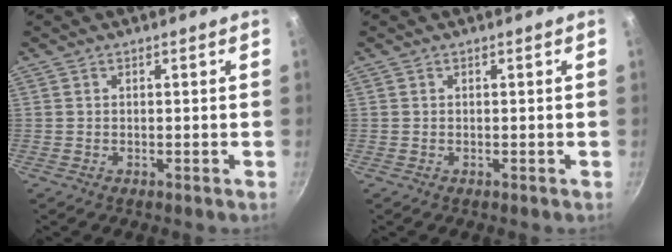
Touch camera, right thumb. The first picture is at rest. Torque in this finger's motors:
{"motor_torque": [-0.16, -0.08, 0.20, 0.00, 0.01]}